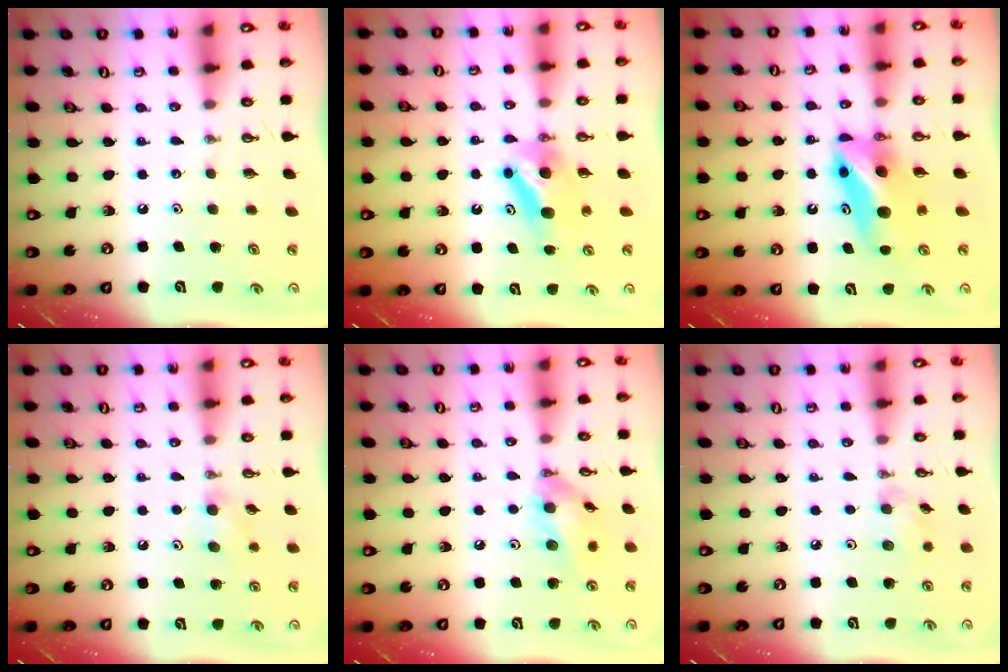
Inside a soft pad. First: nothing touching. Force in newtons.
{"total": 7.3, "press": 7.0, "slide": 2.0}
{"total": 10.3, "press": 6.9, "slide": 7.7}
{"total": 7.3, "press": 6.9, "slide": 2.1}
{"total": 11.3, "press": 11.1, "slide": 1.9}
{"total": 7.4, "press": 7.3, "slide": 1.5}